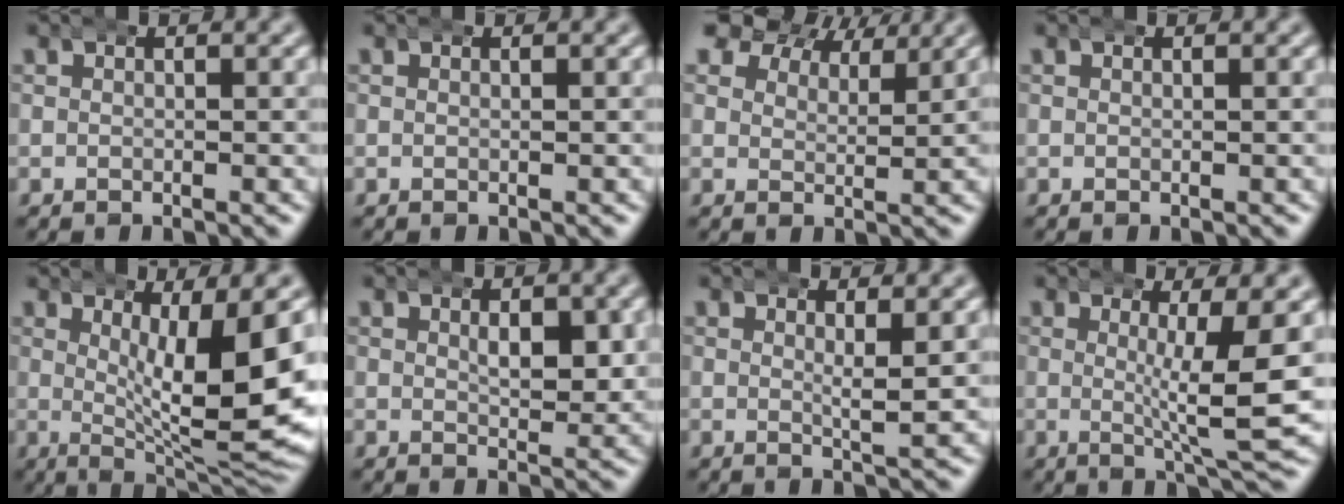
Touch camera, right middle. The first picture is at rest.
{"total": 0.0}
{"total": 5.7, "force": [4.8, 2.4, 1.9], "torque": [-0.029, -0.002, 0.073]}
{"total": 0.0}
{"total": 12.9, "force": [1.2, 4.1, 12.2], "torque": [-0.165, -0.016, 0.036]}
{"total": 3.1, "force": [1.0, 1.3, 2.6], "torque": [-0.036, -0.007, 0.018]}
{"total": 2.1, "force": [0.9, 0.2, 1.8], "torque": [-0.031, -0.005, 0.014]}
{"total": 7.6, "force": [1.4, 1.2, 7.4], "torque": [-0.100, 0.004, 0.017]}